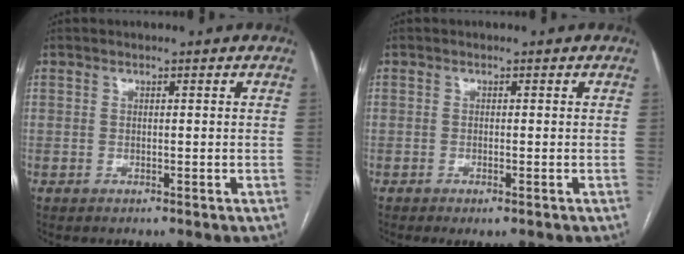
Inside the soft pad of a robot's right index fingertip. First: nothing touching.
{"total": 1.7, "force": [-1.1, 0.3, 1.3], "torque": [-0.018, -0.004, -0.015]}